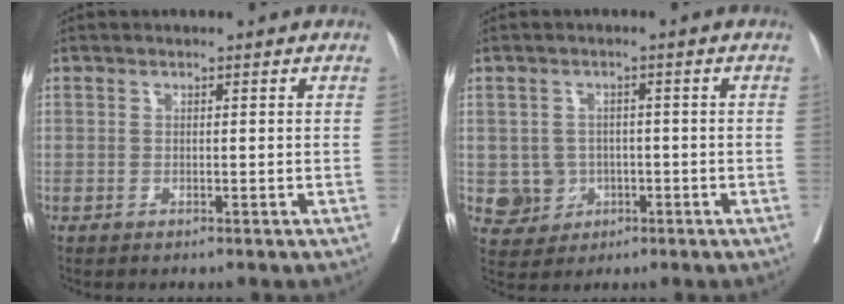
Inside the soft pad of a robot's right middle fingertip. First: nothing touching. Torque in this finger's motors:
{"motor_torque": [0.05, -0.23, 0.00, 0.00]}